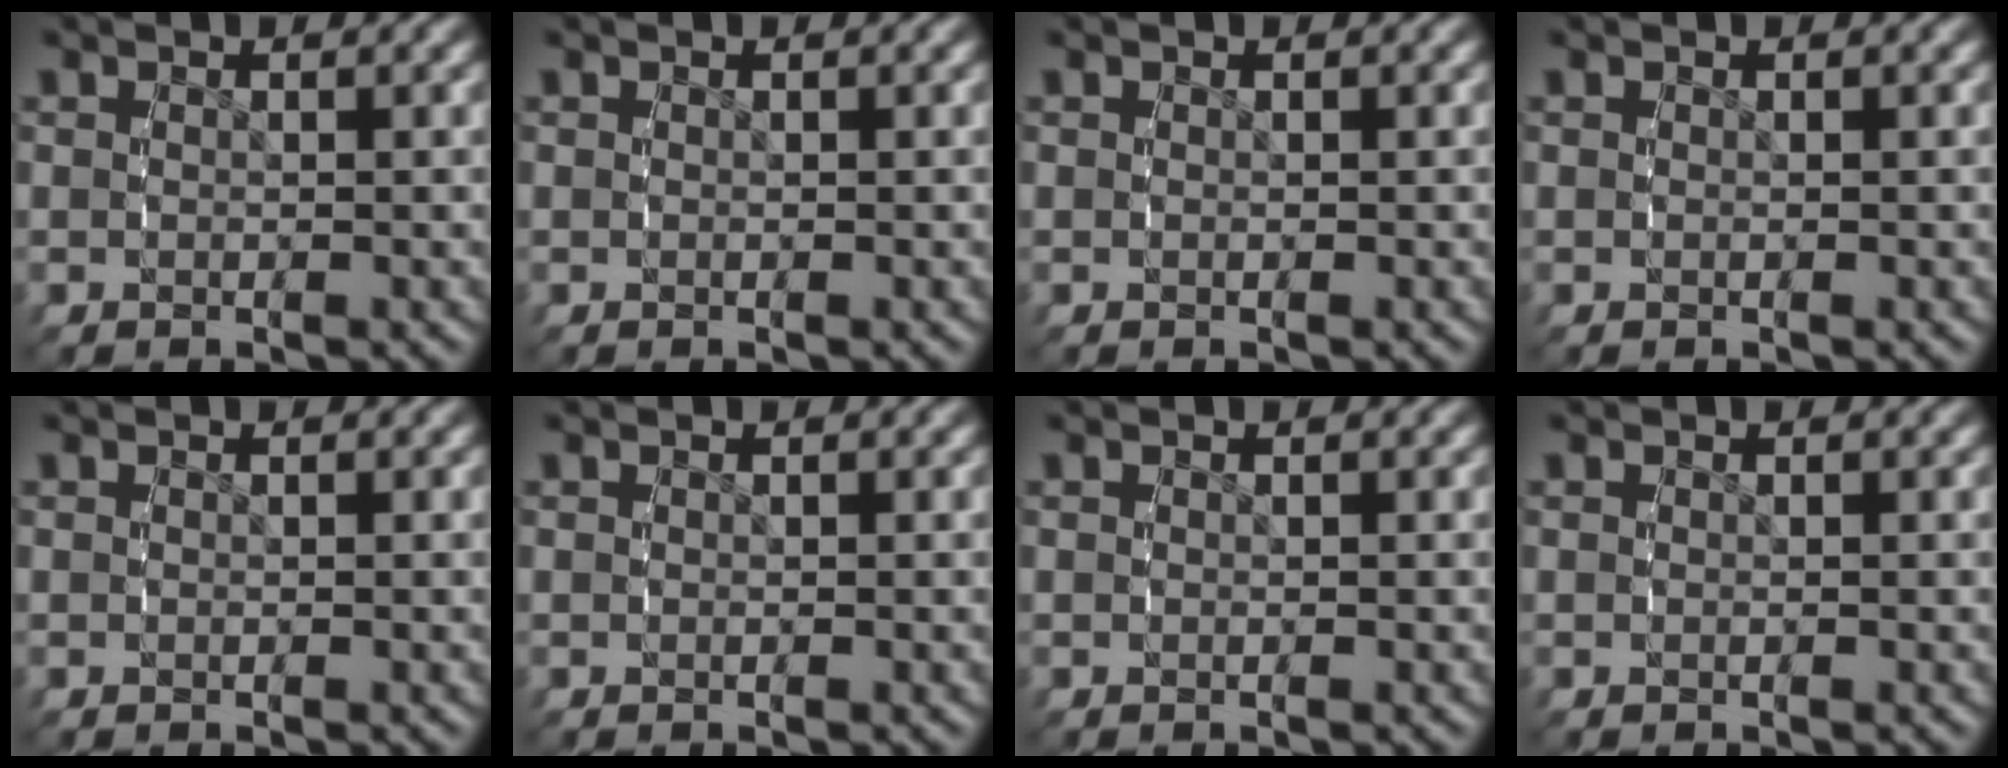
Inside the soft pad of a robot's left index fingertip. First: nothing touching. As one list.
[{"total": 0.0}, {"total": 0.0}, {"total": 0.0}, {"total": 0.0}, {"total": 0.0}, {"total": 0.0}, {"total": 0.0}]